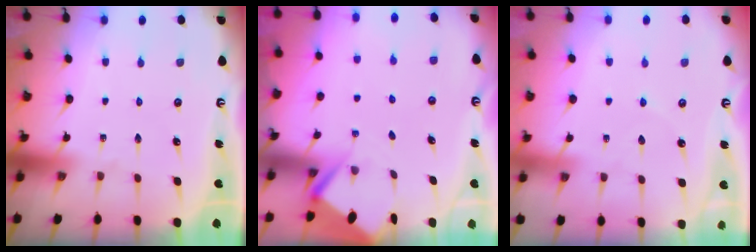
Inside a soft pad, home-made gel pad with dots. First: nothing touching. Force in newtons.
{"total": 2.7, "press": 2.7, "slide": 0.3}
{"total": 2.0, "press": 2.0, "slide": 0.2}